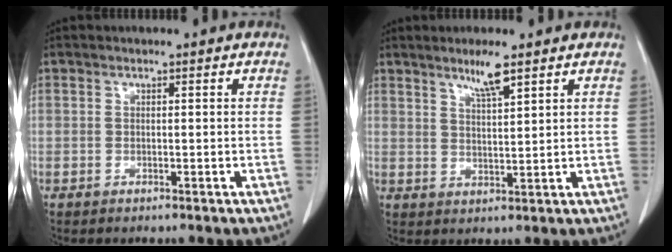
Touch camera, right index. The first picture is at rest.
{"total": 4.3, "force": [3.1, 0.1, 3.0], "torque": [-0.056, -0.005, 0.057]}